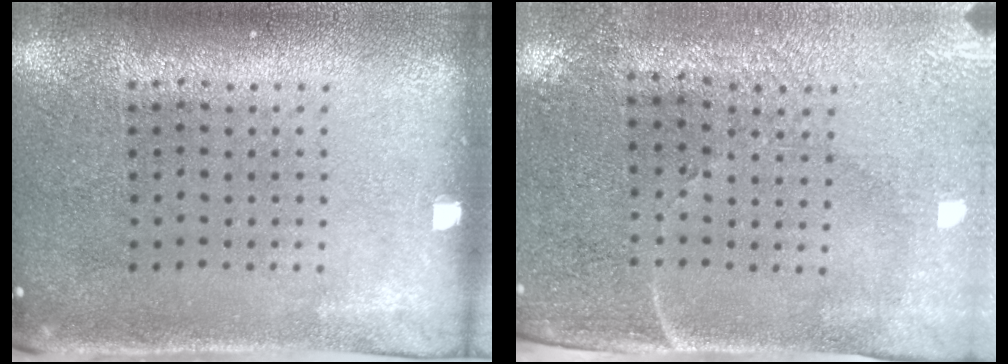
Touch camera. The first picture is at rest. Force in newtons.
{"total": 3.3, "press": 3.0, "slide": 1.3}